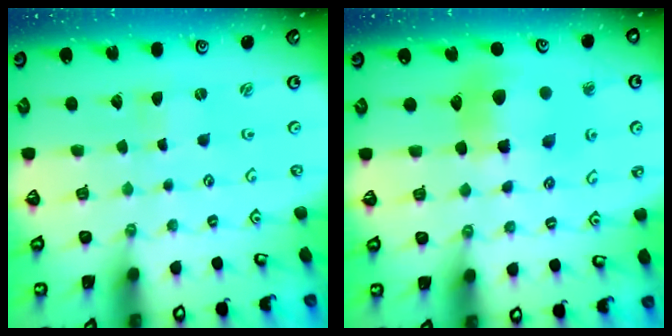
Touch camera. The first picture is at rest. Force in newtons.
{"total": 11.8, "press": 11.7, "slide": 1.6}